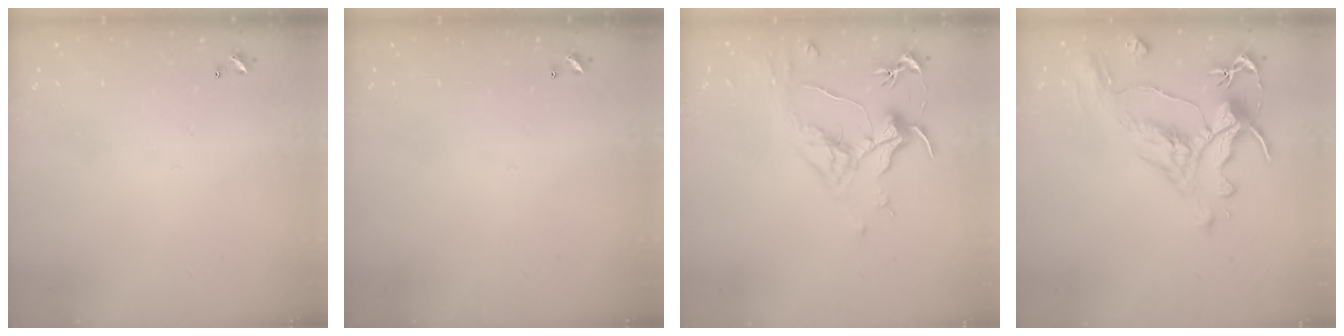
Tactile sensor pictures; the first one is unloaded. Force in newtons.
{"total": 0.0}
{"total": 1.6, "press": 1.4, "slide": 0.7}
{"total": 1.6, "press": 0.8, "slide": 1.4}